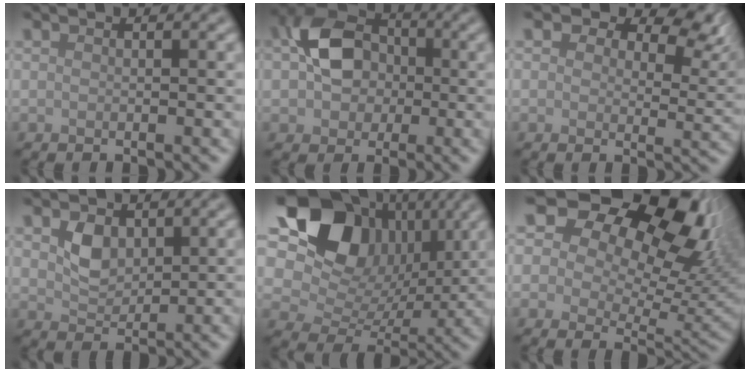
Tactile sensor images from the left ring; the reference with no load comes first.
{"total": 6.4, "force": [0.3, 4.9, 4.1], "torque": [-0.071, 0.014, -0.007]}
{"total": 7.7, "force": [4.9, 4.1, 4.3], "torque": [-0.063, -0.005, 0.064]}
{"total": 2.5, "force": [1.0, 1.7, 1.5], "torque": [-0.031, -0.003, 0.022]}
{"total": 12.7, "force": [4.9, 9.1, 7.3], "torque": [-0.130, 0.014, 0.086]}
{"total": 18.3, "force": [9.4, 11.1, 11.1], "torque": [-0.178, 0.061, 0.147]}